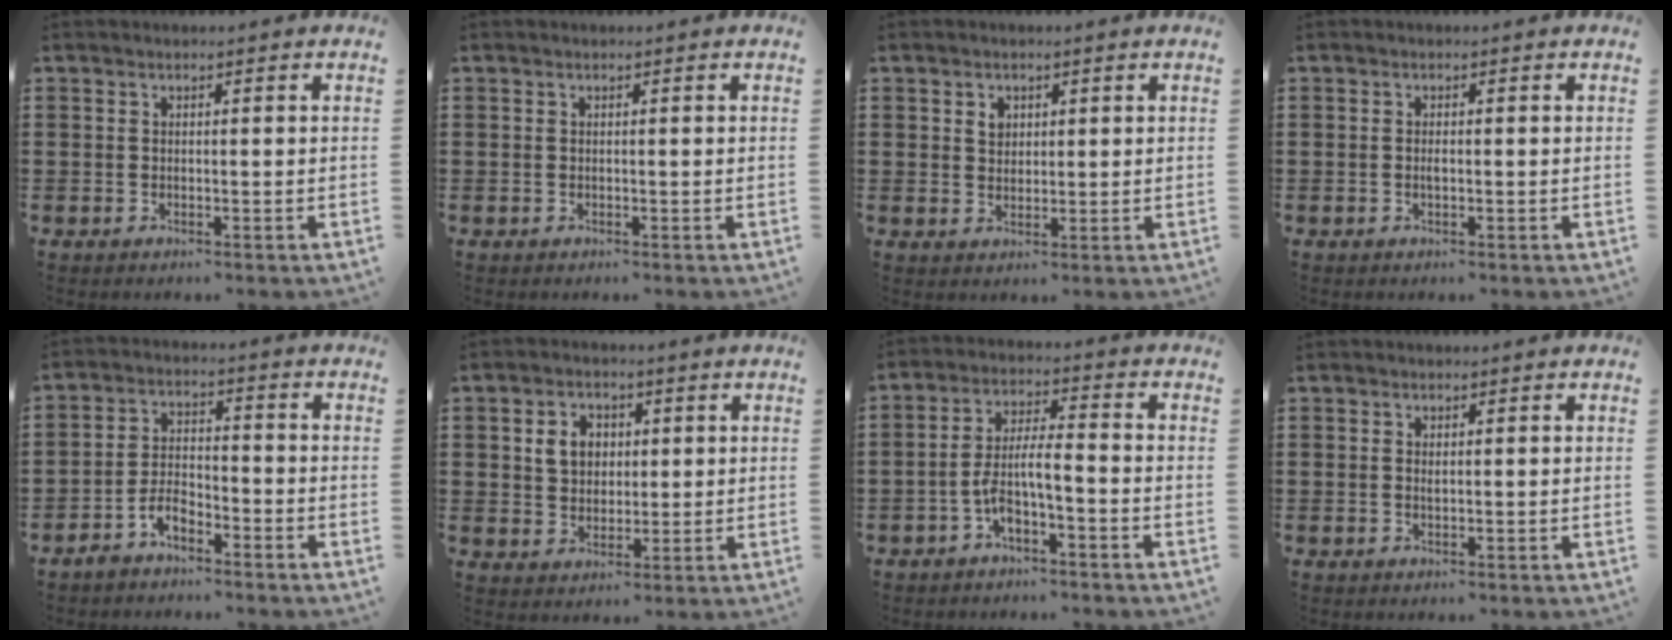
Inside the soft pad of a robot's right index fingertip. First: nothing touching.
{"total": 0.0}
{"total": 2.1, "force": [1.0, 1.7, 0.9], "torque": [-0.023, 0.007, 0.018]}
{"total": 1.0, "force": [-0.1, 0.4, 0.9], "torque": [-0.017, 0.001, -0.002]}
{"total": 4.1, "force": [-3.3, 1.5, 2.0], "torque": [-0.050, 0.006, -0.068]}
{"total": 4.8, "force": [1.2, 3.9, 2.5], "torque": [-0.055, 0.011, 0.018]}
{"total": 6.3, "force": [-3.0, 1.6, 5.2], "torque": [-0.119, -0.002, -0.062]}
{"total": 0.8, "force": [0.3, 0.4, 0.7], "torque": [-0.015, 0.001, 0.004]}